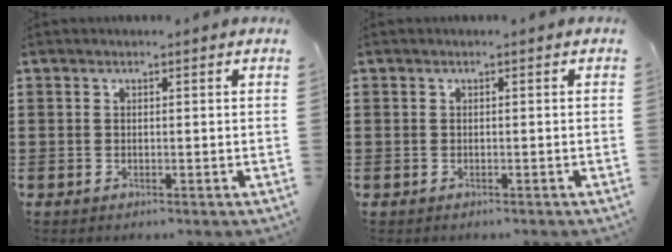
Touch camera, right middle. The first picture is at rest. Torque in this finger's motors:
{"motor_torque": [0.00, 0.00, -0.06, 0.00]}